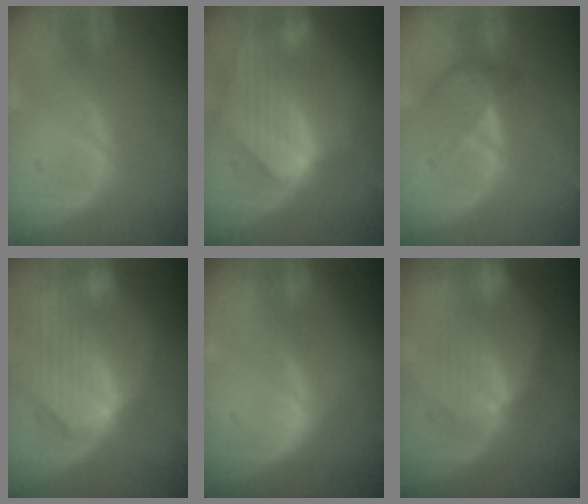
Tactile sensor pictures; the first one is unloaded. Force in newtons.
{"total": 9.1, "press": 8.0, "slide": 4.2}
{"total": 4.2, "press": 3.8, "slide": 1.8}
{"total": 10.4, "press": 9.2, "slide": 4.9}
{"total": 0.8, "press": 0.5, "slide": 0.7}
{"total": 8.0, "press": 7.9, "slide": 1.0}